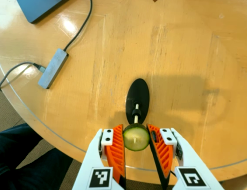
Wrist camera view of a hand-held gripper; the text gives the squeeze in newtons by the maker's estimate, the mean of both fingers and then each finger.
{"total": 7.7, "left": 7.3, "right": 8.1}